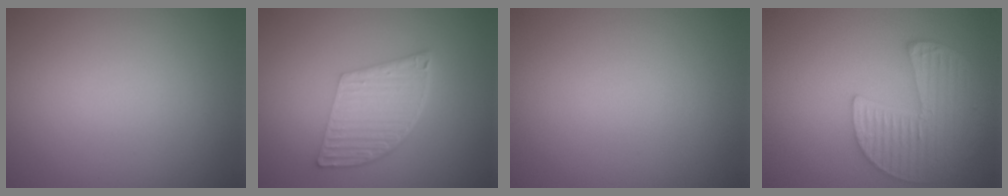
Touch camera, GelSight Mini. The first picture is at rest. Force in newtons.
{"total": 6.1, "press": 4.1, "slide": 4.5}
{"total": 0.0}
{"total": 5.3, "press": 4.3, "slide": 3.1}